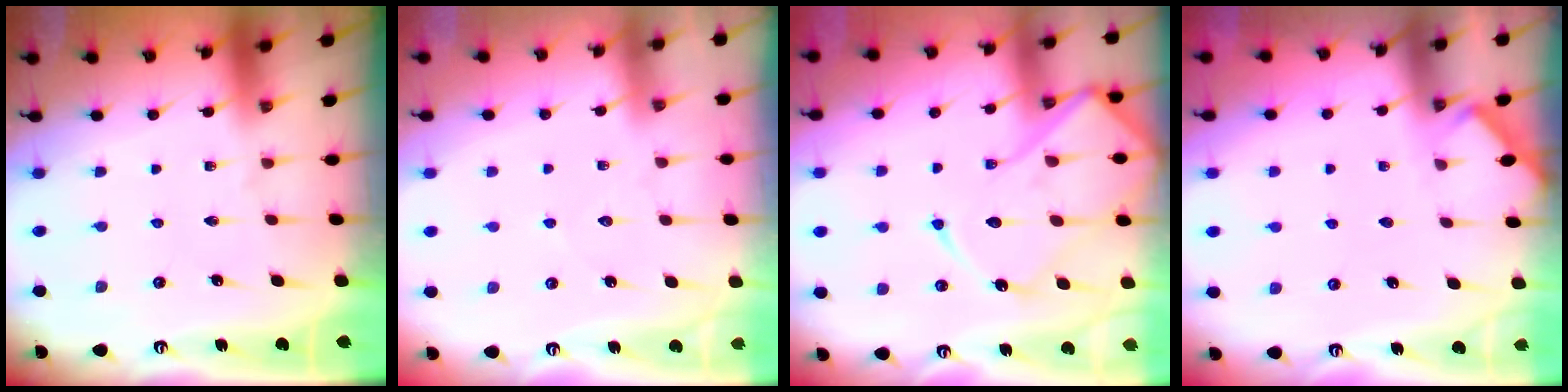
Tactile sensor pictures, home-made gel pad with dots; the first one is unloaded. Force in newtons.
{"total": 4.2, "press": 4.1, "slide": 0.5}
{"total": 16.4, "press": 16.3, "slide": 1.4}
{"total": 2.3, "press": 2.3, "slide": 0.3}